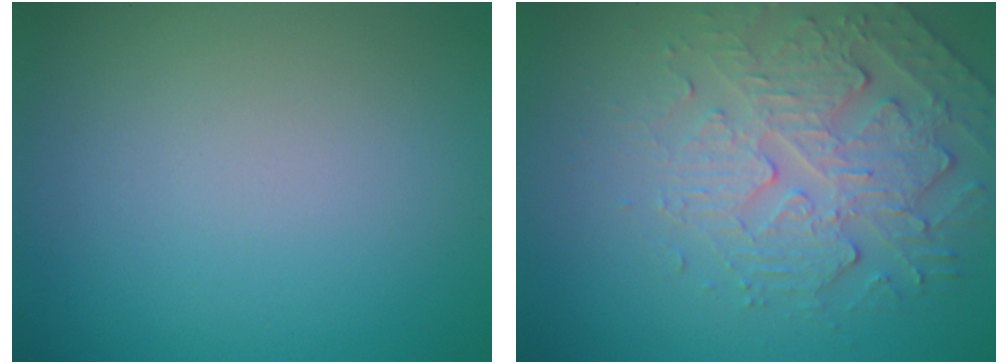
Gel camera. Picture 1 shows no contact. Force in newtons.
{"total": 4.8, "press": 3.7, "slide": 3.1}